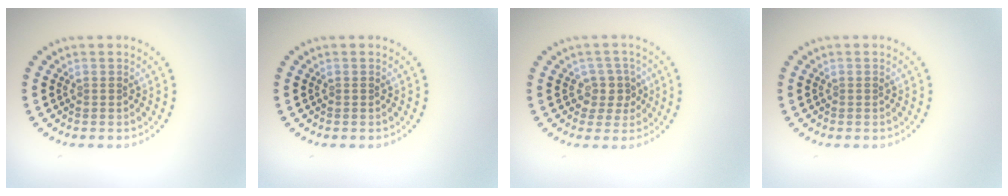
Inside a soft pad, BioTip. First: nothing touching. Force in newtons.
{"total": 0.0}
{"total": 2.2, "press": 1.9, "slide": 1.2}
{"total": 0.0}